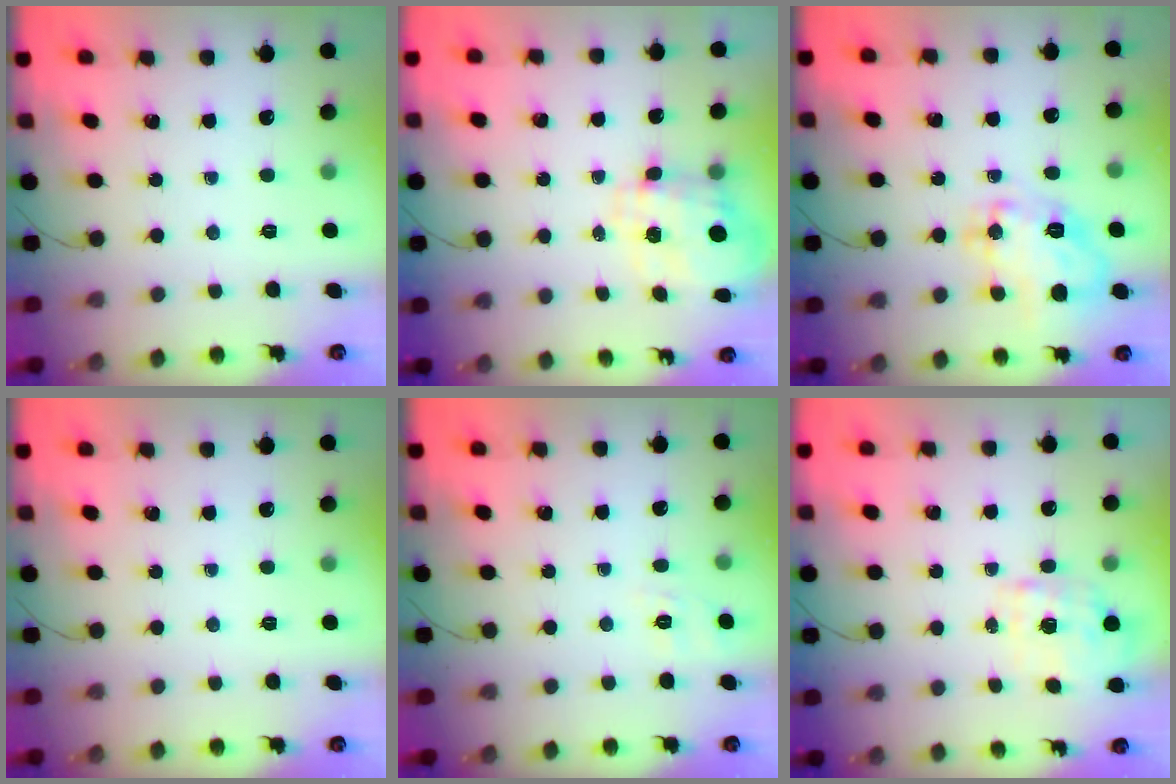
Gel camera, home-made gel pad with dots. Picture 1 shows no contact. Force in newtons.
{"total": 3.4, "press": 3.2, "slide": 1.1}
{"total": 16.7, "press": 16.7, "slide": 0.9}
{"total": 0.0}
{"total": 2.0, "press": 0.5, "slide": 1.9}
{"total": 1.8, "press": 1.8, "slide": 0.5}